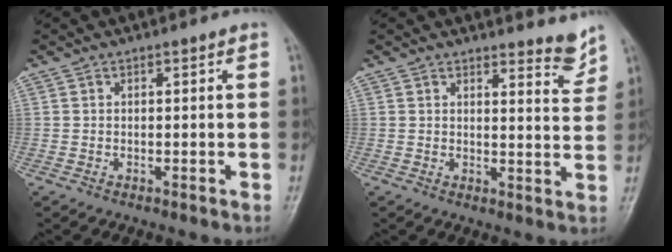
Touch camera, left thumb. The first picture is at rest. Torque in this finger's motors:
{"motor_torque": [0.03, 0.01, -0.20, -0.20, 0.03]}